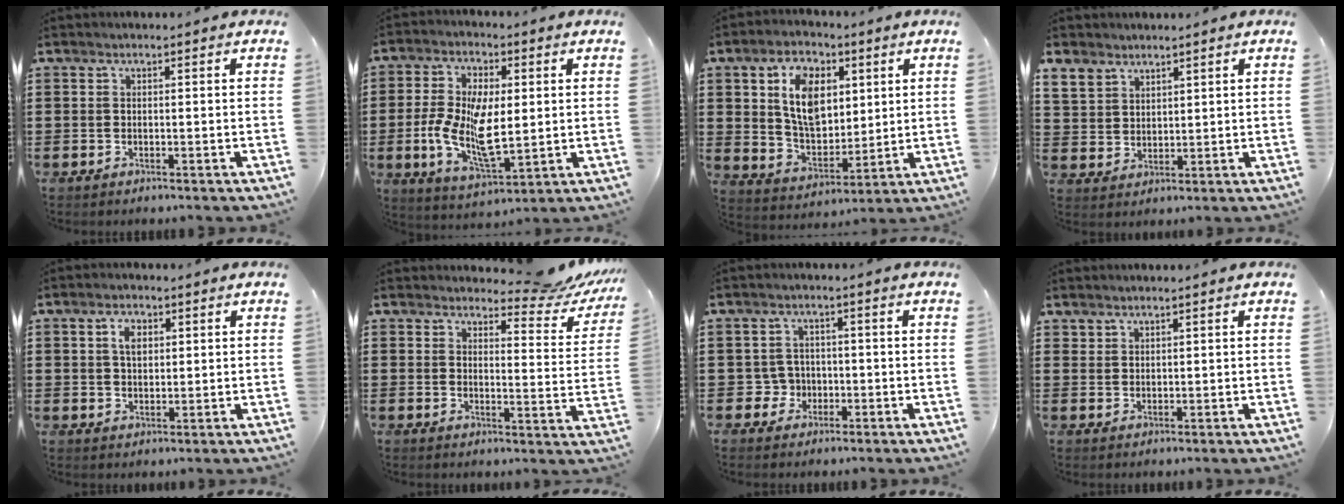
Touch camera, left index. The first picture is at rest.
{"total": 11.0, "force": [-0.4, 5.2, 9.7], "torque": [-0.207, -0.003, -0.005]}
{"total": 9.7, "force": [3.7, 6.2, 6.4], "torque": [-0.129, 0.008, 0.064]}
{"total": 4.2, "force": [3.4, 2.4, 0.2], "torque": [-0.021, -0.002, 0.065]}
{"total": 3.2, "force": [1.2, 2.1, 2.2], "torque": [-0.042, 0.006, 0.019]}
{"total": 6.0, "force": [5.3, 1.1, 2.5], "torque": [-0.046, -0.029, 0.090]}
{"total": 3.0, "force": [-0.9, 2.8, 0.9], "torque": [-0.027, 0.003, -0.020]}
{"total": 1.6, "force": [1.5, 0.4, 0.1], "torque": [-0.003, 0.000, 0.030]}